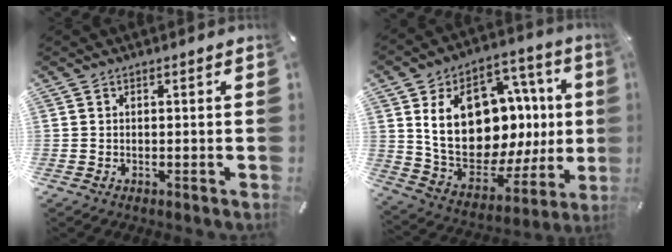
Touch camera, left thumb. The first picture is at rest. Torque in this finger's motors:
{"motor_torque": [2.09, 2.92, 1.34, -0.75, 0.77]}